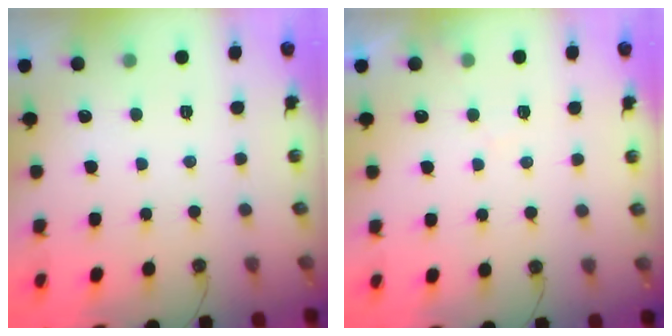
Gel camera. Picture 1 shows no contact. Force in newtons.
{"total": 5.0, "press": 4.9, "slide": 0.7}